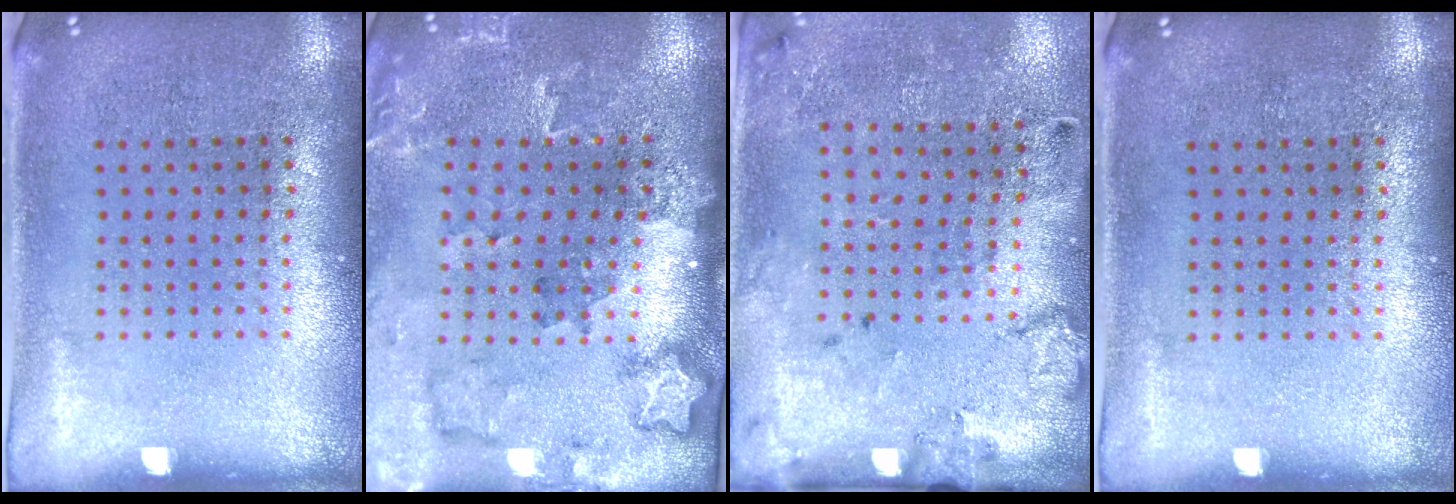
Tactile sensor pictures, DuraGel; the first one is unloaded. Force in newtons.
{"total": 1.8, "press": 1.7, "slide": 0.4}
{"total": 2.1, "press": 1.4, "slide": 1.6}
{"total": 0.0}